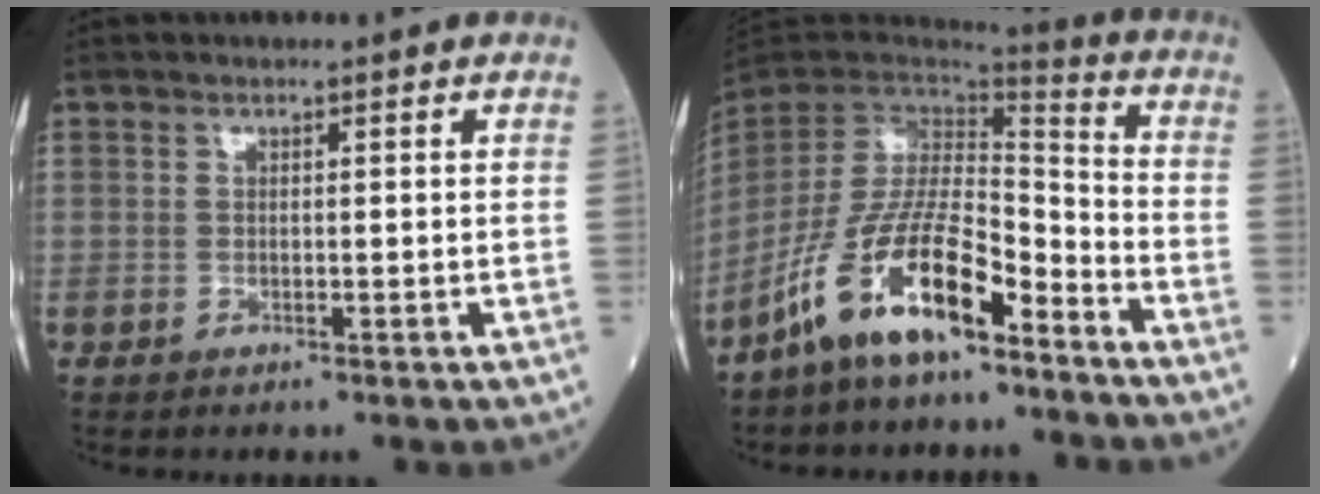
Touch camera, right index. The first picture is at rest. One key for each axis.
{"total": 14.6, "fx": -9.3, "fy": 4.1, "fz": 10.5, "tx": -0.214, "ty": 0.005, "tz": -0.175}